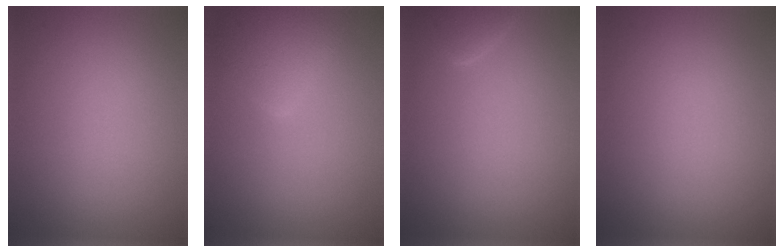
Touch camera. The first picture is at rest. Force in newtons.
{"total": 3.9, "press": 3.9, "slide": 0.2}
{"total": 1.4, "press": 1.4, "slide": 0.1}
{"total": 0.0}